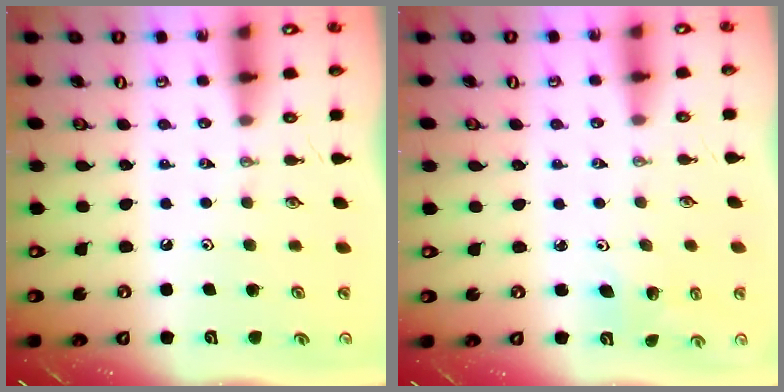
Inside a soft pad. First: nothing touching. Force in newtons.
{"total": 3.0, "press": 2.2, "slide": 2.0}